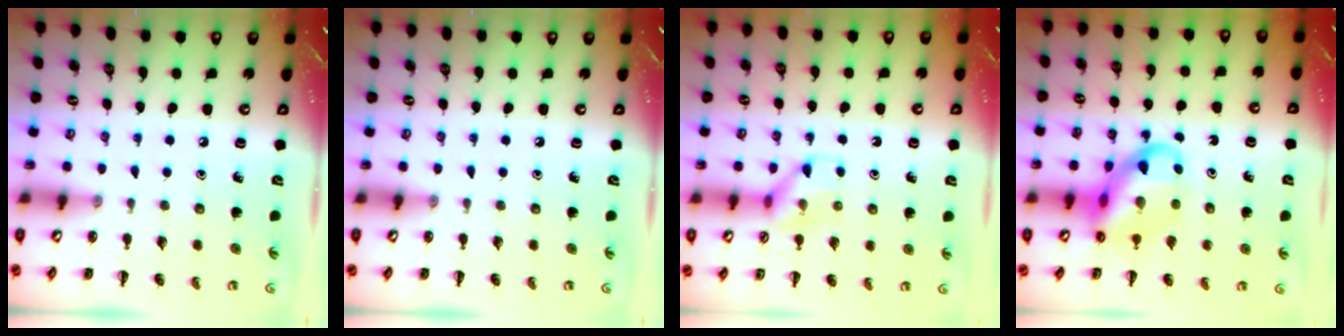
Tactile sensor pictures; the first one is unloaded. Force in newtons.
{"total": 0.0}
{"total": 9.3, "press": 9.3, "slide": 0.7}
{"total": 11.6, "press": 11.2, "slide": 3.1}